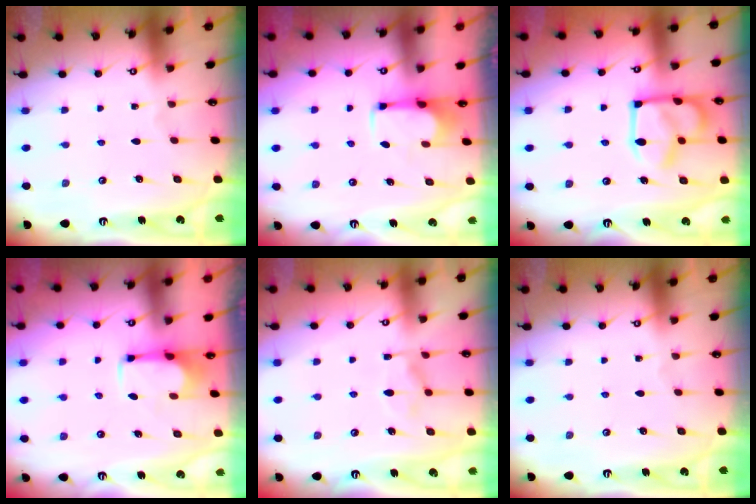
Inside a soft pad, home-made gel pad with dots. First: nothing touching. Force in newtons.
{"total": 2.8, "press": 2.6, "slide": 1.0}
{"total": 15.8, "press": 15.7, "slide": 1.4}
{"total": 2.6, "press": 2.5, "slide": 0.8}
{"total": 4.3, "press": 4.1, "slide": 1.2}
{"total": 0.0}